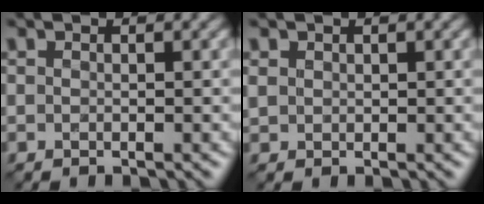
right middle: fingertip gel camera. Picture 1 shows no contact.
{"total": 0.7, "force": [0.3, 0.6, -0.2], "torque": [0.000, 0.003, 0.012]}